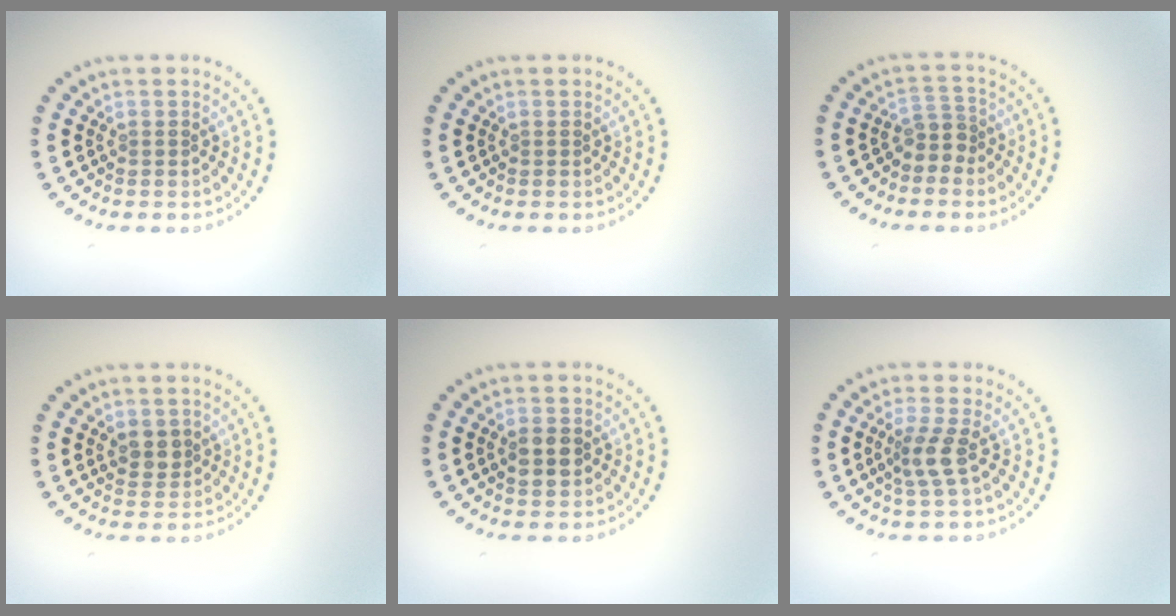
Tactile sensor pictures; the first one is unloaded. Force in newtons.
{"total": 0.0}
{"total": 2.1, "press": 1.6, "slide": 1.4}
{"total": 1.9, "press": 1.8, "slide": 0.7}
{"total": 2.8, "press": 2.8, "slide": 0.2}
{"total": 2.5, "press": 1.9, "slide": 1.6}